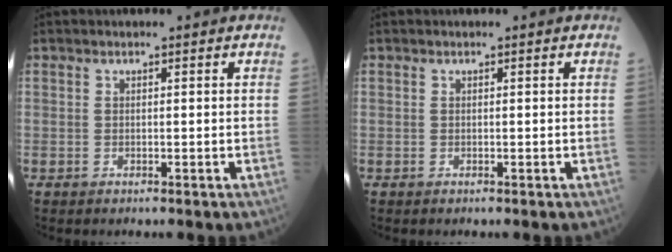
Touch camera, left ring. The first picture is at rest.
{"total": 0.0}